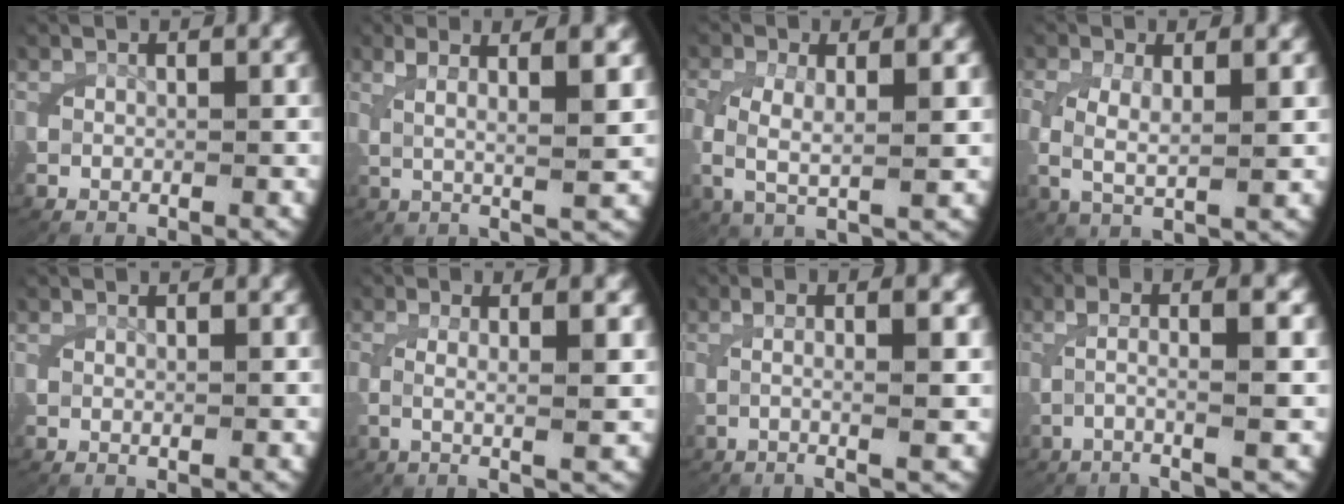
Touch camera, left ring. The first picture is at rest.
{"total": 6.9, "force": [2.7, 1.7, 6.1], "torque": [-0.086, 0.019, 0.037]}
{"total": 4.6, "force": [0.6, 2.0, 4.1], "torque": [-0.092, -0.009, 0.019]}
{"total": 4.5, "force": [0.7, 2.4, 3.7], "torque": [-0.083, -0.008, 0.018]}
{"total": 0.5, "force": [0.3, 0.3, 0.4], "torque": [-0.006, -0.001, 0.005]}
{"total": 4.6, "force": [0.3, 1.0, 4.5], "torque": [-0.084, 0.003, 0.006]}
{"total": 4.7, "force": [0.0, 0.8, 4.7], "torque": [-0.083, 0.008, -0.003]}
{"total": 5.1, "force": [-0.1, 0.9, 5.0], "torque": [-0.095, 0.009, -0.007]}